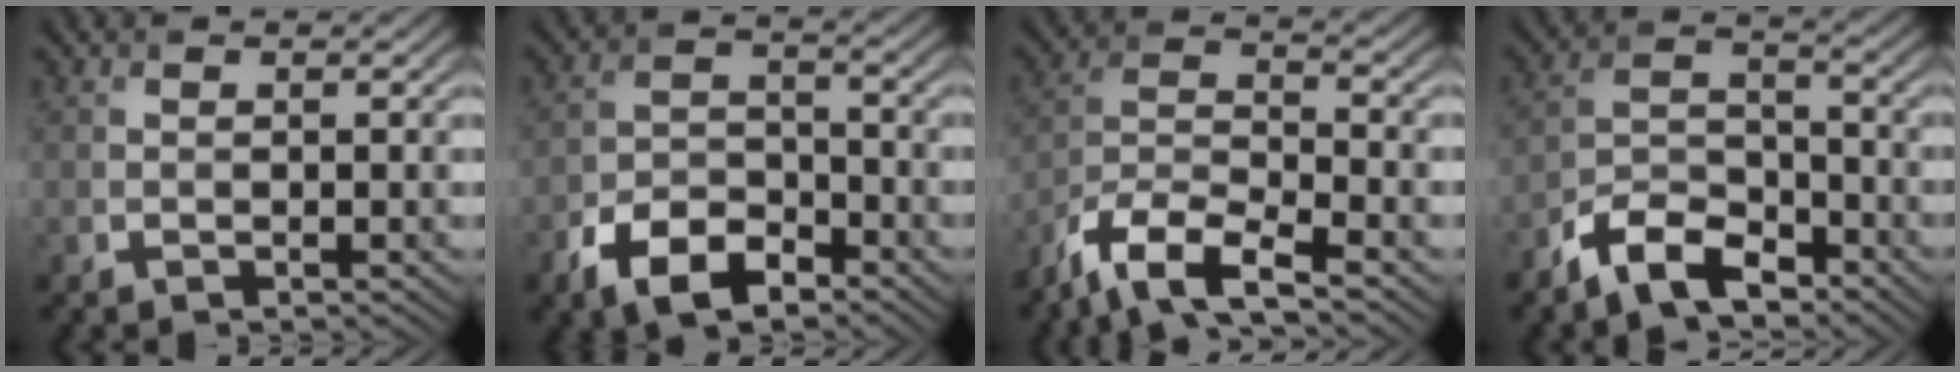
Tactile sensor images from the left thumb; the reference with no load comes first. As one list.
[{"total": 7.8, "force": [-4.9, 4.2, 4.3], "torque": [-0.080, -0.004, -0.101]}, {"total": 8.9, "force": [-6.5, 2.5, 5.5], "torque": [-0.110, -0.005, -0.140]}, {"total": 7.8, "force": [-5.8, 3.5, 4.0], "torque": [-0.075, 0.000, -0.127]}]